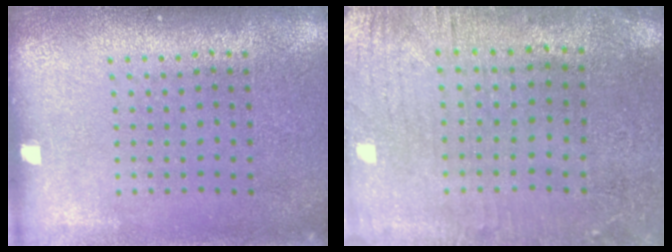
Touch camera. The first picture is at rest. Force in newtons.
{"total": 0.6, "press": 0.4, "slide": 0.4}